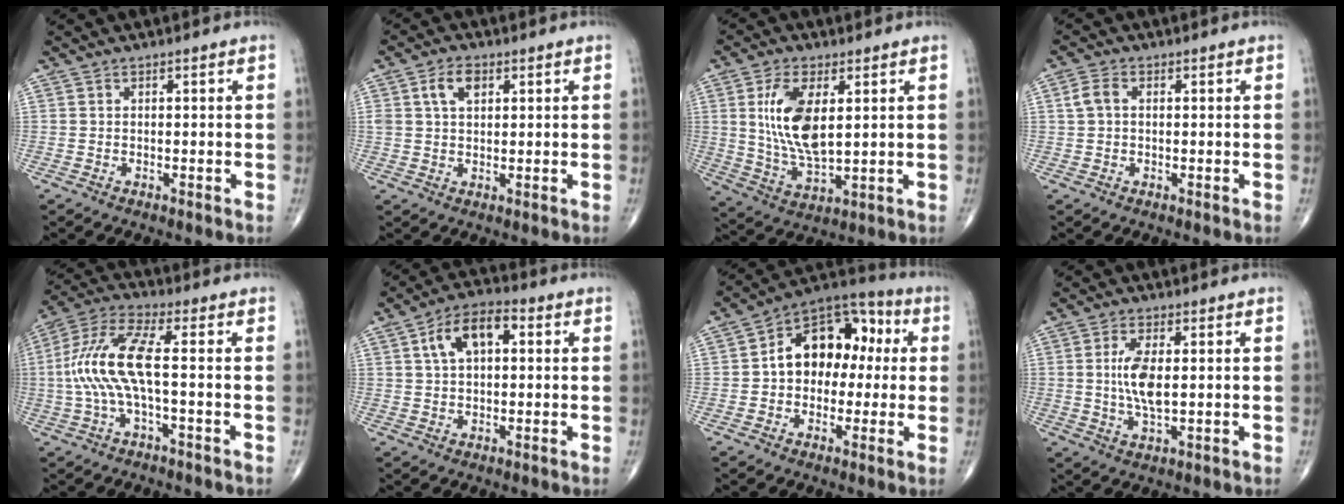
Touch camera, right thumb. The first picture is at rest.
{"total": 4.7, "force": [1.8, 2.8, 3.3], "torque": [-0.053, 0.001, 0.034]}
{"total": 12.4, "force": [2.8, 5.7, 10.7], "torque": [-0.208, -0.020, 0.061]}
{"total": 3.0, "force": [0.5, 2.1, 2.2], "torque": [-0.048, 0.010, 0.008]}
{"total": 12.0, "force": [-0.8, 3.2, 11.6], "torque": [-0.273, 0.036, -0.018]}
{"total": 9.1, "force": [2.4, 5.0, 7.3], "torque": [-0.123, 0.020, 0.034]}
{"total": 15.4, "force": [1.5, 10.6, 11.0], "torque": [-0.120, 0.042, 0.010]}
{"total": 7.0, "force": [0.6, 2.7, 6.4], "torque": [-0.132, -0.010, 0.012]}